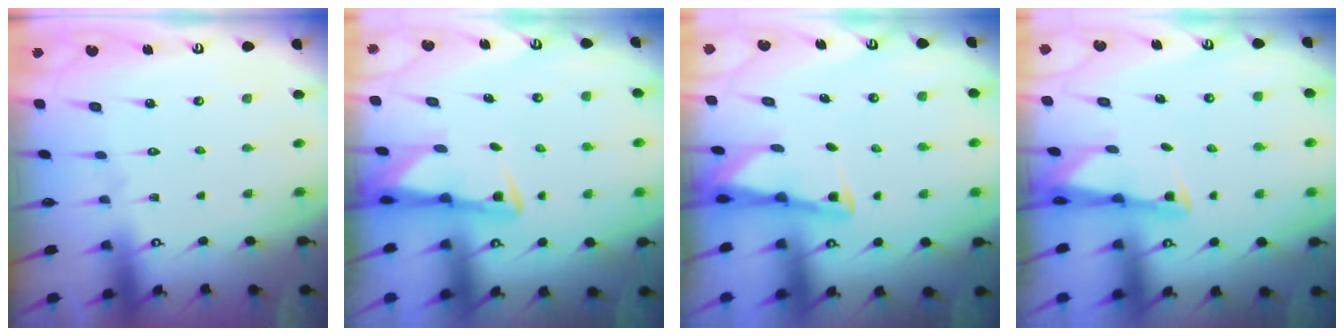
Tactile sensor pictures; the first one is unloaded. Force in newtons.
{"total": 2.9, "press": 2.9, "slide": 0.4}
{"total": 3.0, "press": 3.0, "slide": 0.3}
{"total": 2.1, "press": 2.1, "slide": 0.4}